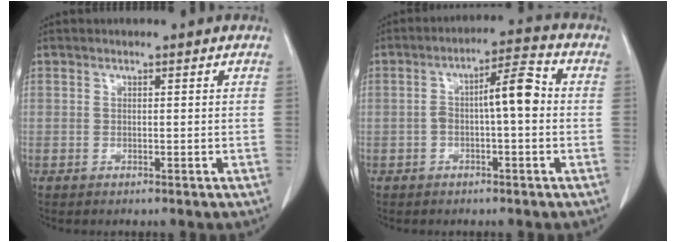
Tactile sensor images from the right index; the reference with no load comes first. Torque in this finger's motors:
{"motor_torque": [0.34, 0.13, 0.17, 0.08]}